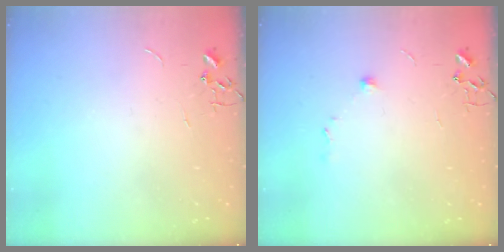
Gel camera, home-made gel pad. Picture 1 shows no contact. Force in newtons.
{"total": 5.6, "press": 5.2, "slide": 1.9}